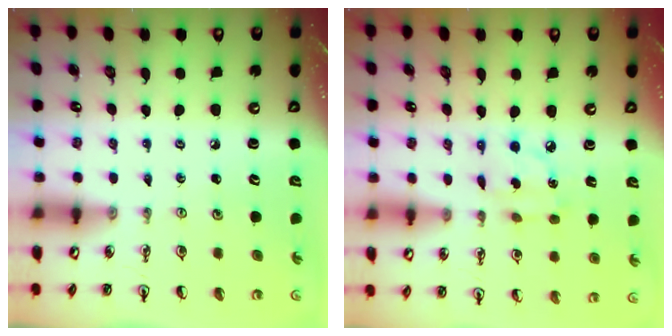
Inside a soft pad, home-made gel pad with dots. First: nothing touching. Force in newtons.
{"total": 4.8, "press": 4.8, "slide": 0.1}